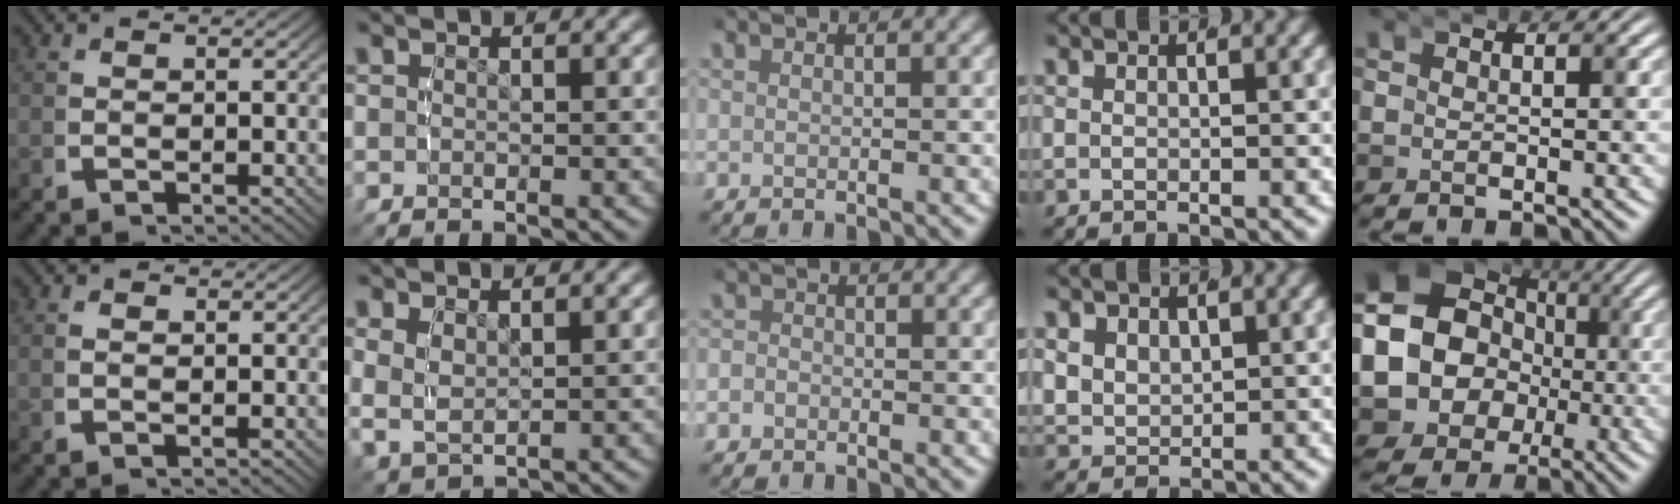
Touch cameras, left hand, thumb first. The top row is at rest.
{"thumb": {"total": 0.8, "force": [0.5, 0.2, 0.6], "torque": [-0.014, -0.002, 0.013]}, "index": {"total": 3.4, "force": [1.2, 2.6, 1.8], "torque": [-0.060, -0.009, 0.030]}, "middle": {"total": 1.5, "force": [-0.7, 1.3, 0.1], "torque": [-0.003, -0.005, -0.016]}, "ring": {"total": 4.5, "force": [0.3, 4.1, 1.7], "torque": [-0.077, -0.028, 0.013]}, "little": {"total": 15.6, "force": [-2.0, 13.8, 7.1], "torque": [-0.195, -0.072, -0.027]}}